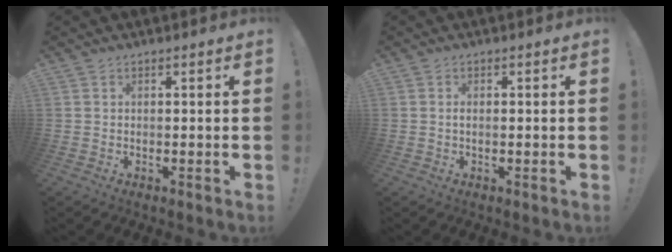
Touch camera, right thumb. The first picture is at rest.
{"total": 1.1, "force": [-0.3, 0.4, 1.0], "torque": [-0.021, 0.003, -0.005]}